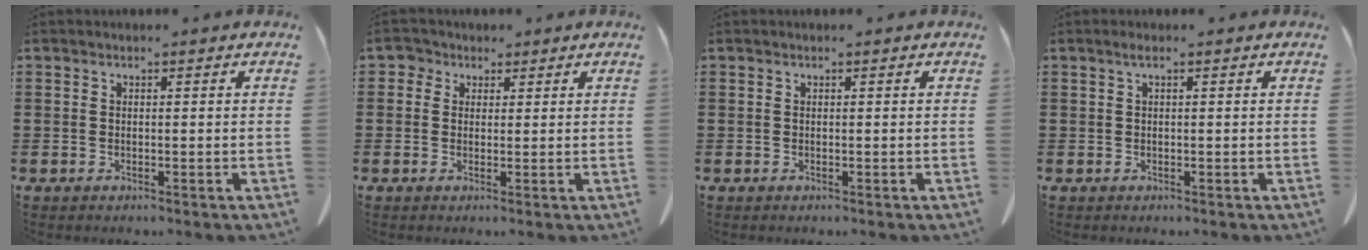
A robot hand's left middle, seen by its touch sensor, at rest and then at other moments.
{"total": 2.1, "force": [1.2, 1.7, 0.5], "torque": [-0.019, 0.009, 0.020]}
{"total": 0.0}
{"total": 0.8, "force": [0.2, 0.0, 0.8], "torque": [-0.015, 0.001, 0.004]}